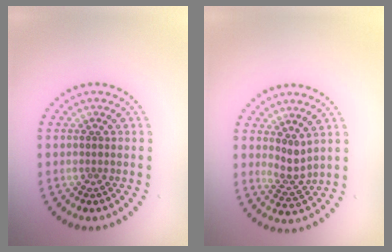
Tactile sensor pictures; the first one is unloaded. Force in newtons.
{"total": 2.0, "press": 1.5, "slide": 1.4}